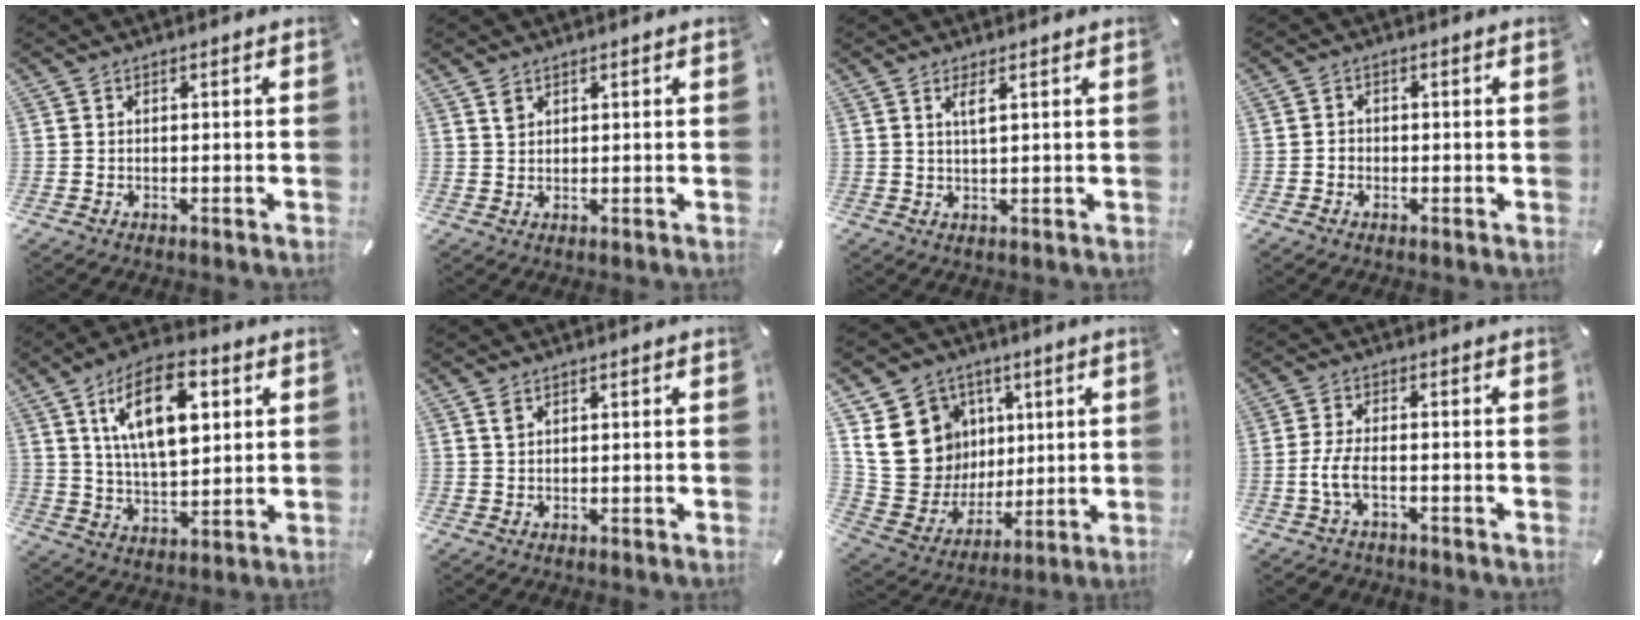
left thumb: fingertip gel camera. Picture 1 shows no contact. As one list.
[{"total": 1.9, "force": [1.4, 1.2, 0.5], "torque": [-0.004, -0.006, 0.025]}, {"total": 2.2, "force": [1.1, 0.3, 1.9], "torque": [-0.043, 0.001, 0.018]}, {"total": 1.2, "force": [-0.6, 1.0, 0.3], "torque": [-0.007, 0.005, -0.014]}, {"total": 16.8, "force": [6.6, 8.4, 13.0], "torque": [-0.237, -0.008, 0.107]}, {"total": 1.4, "force": [0.9, 0.7, 0.9], "torque": [-0.018, -0.001, 0.016]}, {"total": 17.8, "force": [5.2, 16.0, 5.8], "torque": [-0.097, -0.028, 0.122]}, {"total": 5.2, "force": [-2.0, 2.4, 4.1], "torque": [-0.105, -0.003, -0.042]}]